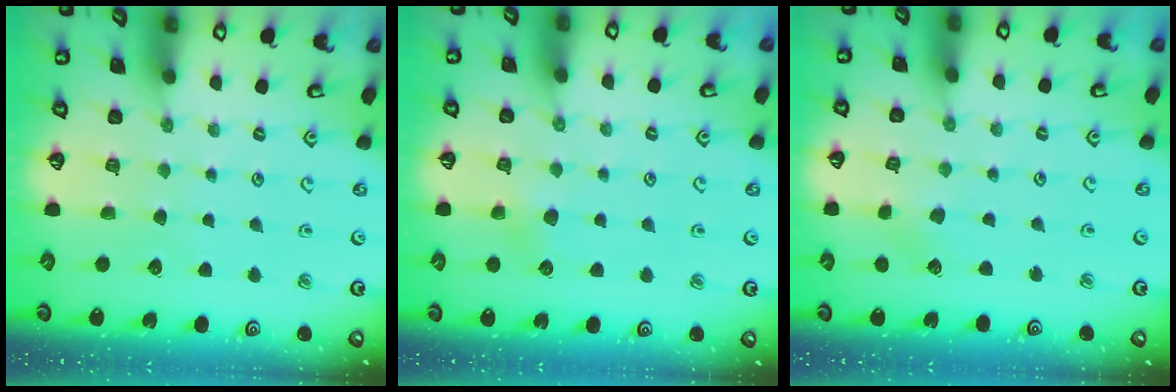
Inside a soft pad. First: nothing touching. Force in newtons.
{"total": 2.9, "press": 2.9, "slide": 0.3}
{"total": 1.6, "press": 1.6, "slide": 0.2}